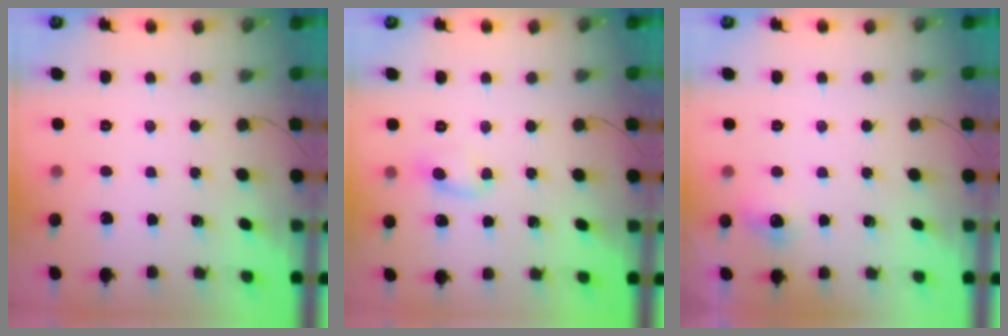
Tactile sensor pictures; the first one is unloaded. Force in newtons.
{"total": 4.3, "press": 4.2, "slide": 0.9}
{"total": 5.3, "press": 5.0, "slide": 1.8}